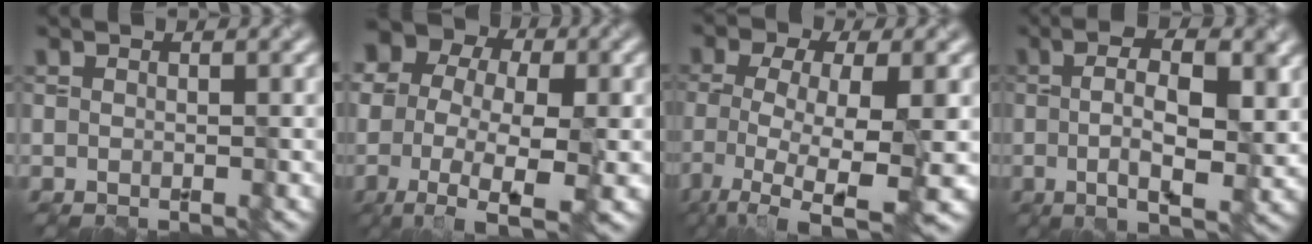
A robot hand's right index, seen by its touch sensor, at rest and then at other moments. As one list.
[{"total": 11.8, "force": [-1.5, 7.0, 9.4], "torque": [-0.143, 0.007, -0.029]}, {"total": 9.0, "force": [-3.5, 3.6, 7.4], "torque": [-0.140, -0.013, -0.069]}, {"total": 7.0, "force": [0.3, 2.5, 6.6], "torque": [-0.103, 0.002, 0.001]}]